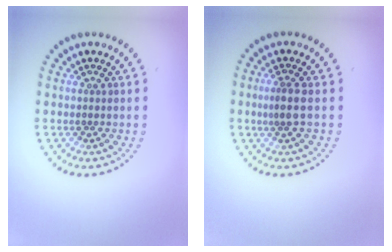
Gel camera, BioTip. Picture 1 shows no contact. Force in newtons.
{"total": 2.1, "press": 1.6, "slide": 1.4}